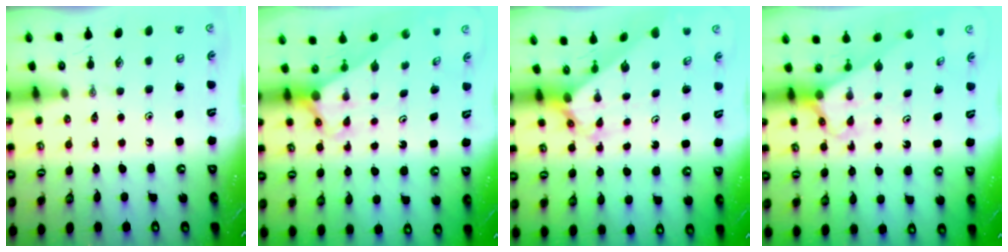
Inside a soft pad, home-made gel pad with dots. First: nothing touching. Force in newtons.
{"total": 3.0, "press": 3.0, "slide": 0.0}
{"total": 2.2, "press": 2.2, "slide": 0.2}
{"total": 2.7, "press": 2.7, "slide": 0.1}